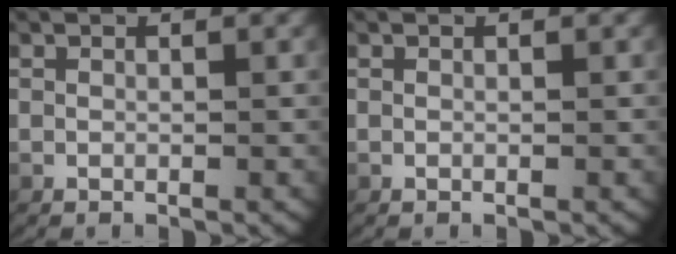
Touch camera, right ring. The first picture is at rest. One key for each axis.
{"total": 0.0}